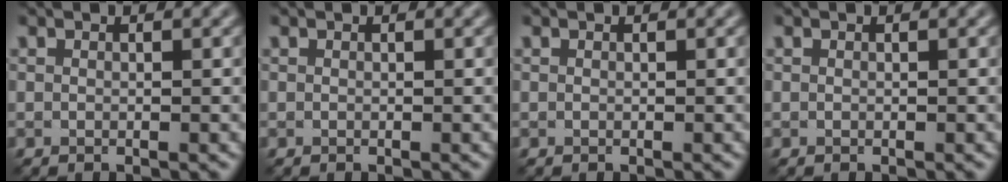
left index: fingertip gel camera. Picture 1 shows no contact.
{"total": 0.0}
{"total": 0.0}
{"total": 0.0}